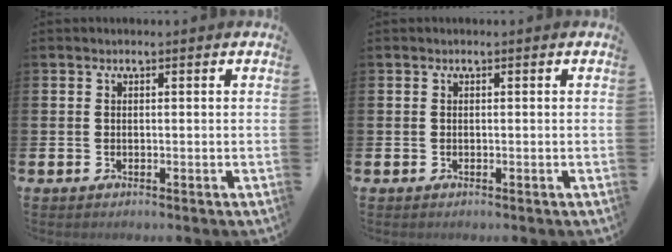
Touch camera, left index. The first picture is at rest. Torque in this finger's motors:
{"motor_torque": [-0.06, -0.08, 0.04, 0.02]}